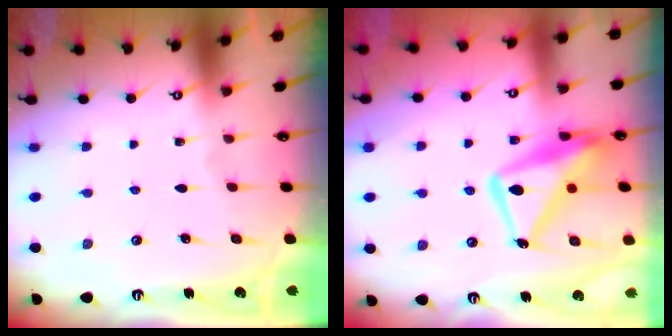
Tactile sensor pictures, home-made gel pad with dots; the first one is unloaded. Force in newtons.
{"total": 17.0, "press": 16.9, "slide": 1.5}